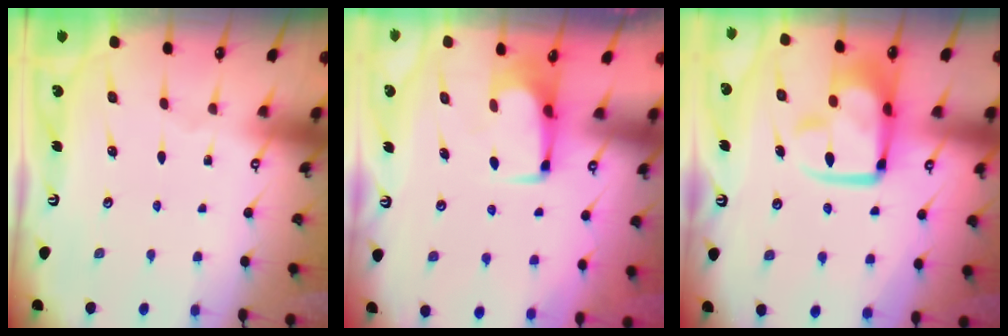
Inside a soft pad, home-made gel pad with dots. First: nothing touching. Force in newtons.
{"total": 0.8, "press": 0.8, "slide": 0.3}
{"total": 12.2, "press": 12.1, "slide": 1.5}